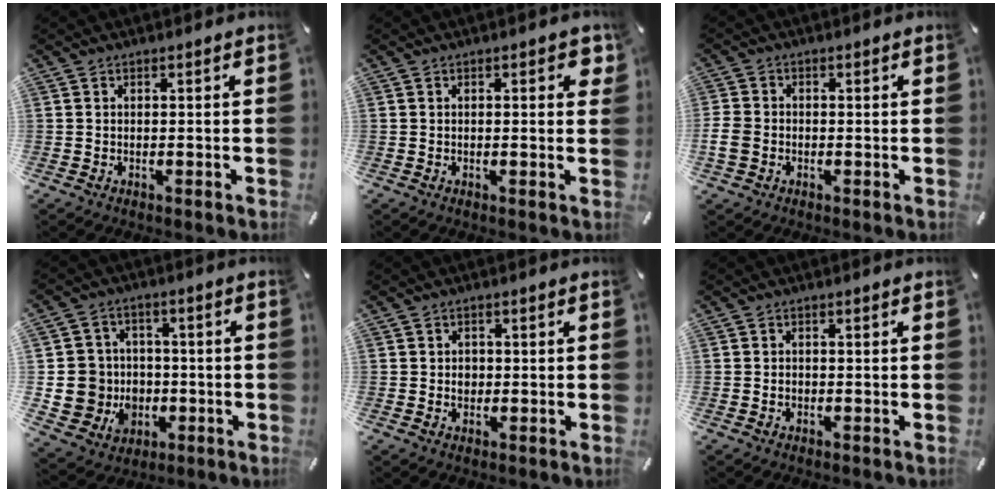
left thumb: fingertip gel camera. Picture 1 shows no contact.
{"total": 2.5, "force": [0.6, 1.0, 2.2], "torque": [-0.031, -0.001, 0.005]}
{"total": 4.0, "force": [-0.8, 3.3, 2.2], "torque": [-0.049, 0.003, -0.015]}
{"total": 10.9, "force": [-1.0, 10.6, 2.2], "torque": [-0.062, 0.010, -0.009]}
{"total": 2.2, "force": [0.1, 2.0, 1.0], "torque": [-0.005, -0.002, -0.003]}
{"total": 1.0, "force": [-0.1, 0.8, 0.5], "torque": [-0.011, 0.003, -0.003]}